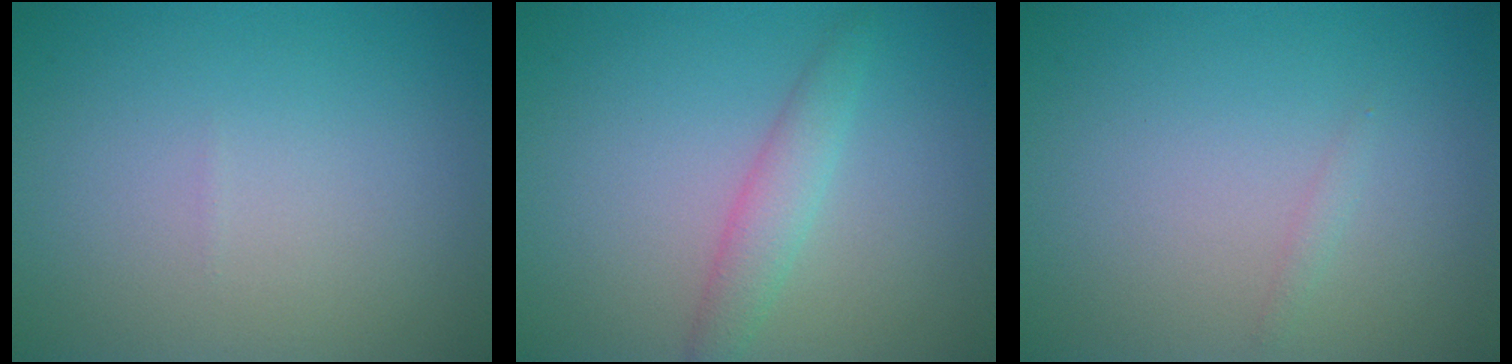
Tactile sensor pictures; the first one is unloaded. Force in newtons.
{"total": 2.3, "press": 2.3, "slide": 0.0}
{"total": 0.6, "press": 0.6, "slide": 0.0}